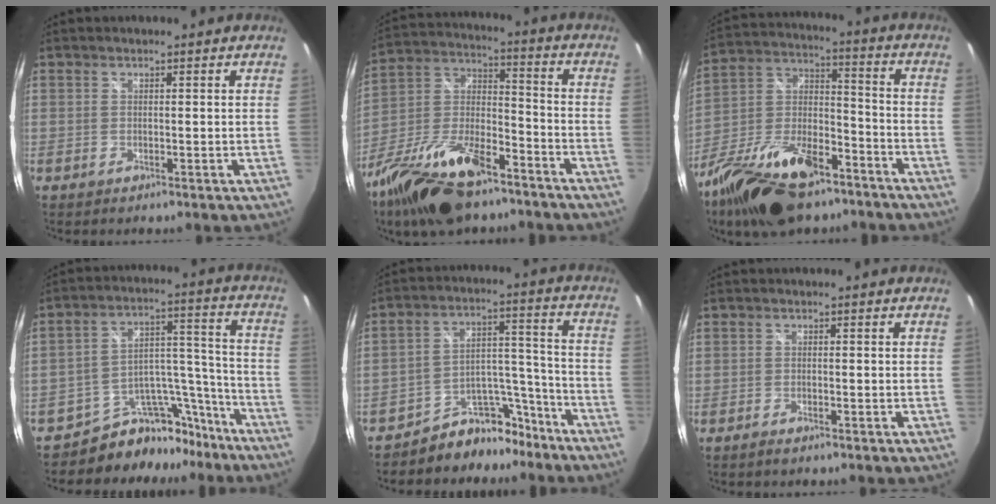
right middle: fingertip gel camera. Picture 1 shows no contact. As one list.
[{"total": 21.5, "force": [-14.0, 8.8, 13.7], "torque": [-0.281, -0.010, -0.248]}, {"total": 23.3, "force": [-14.7, 10.6, 14.6], "torque": [-0.295, -0.005, -0.252]}, {"total": 14.0, "force": [-12.1, 6.6, 2.3], "torque": [-0.028, 0.076, -0.180]}, {"total": 11.2, "force": [-9.2, 5.9, 2.2], "torque": [-0.022, 0.071, -0.133]}, {"total": 1.7, "force": [-1.4, 0.4, 0.9], "torque": [-0.020, -0.002, -0.027]}]